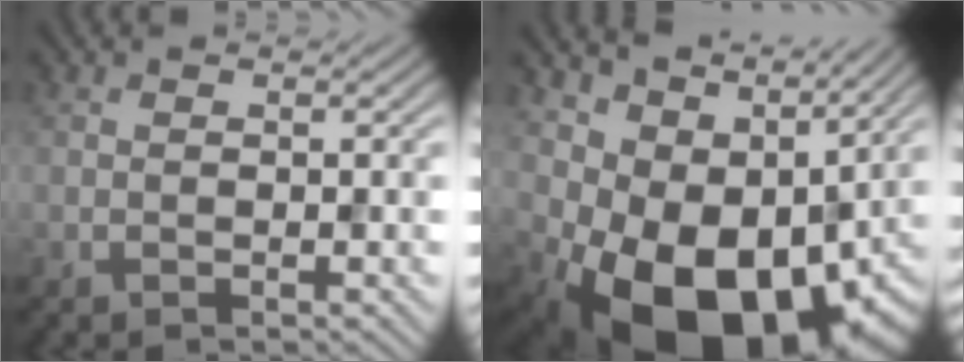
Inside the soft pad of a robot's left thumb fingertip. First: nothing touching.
{"total": 15.6, "force": [-0.9, 10.7, 11.3], "torque": [-0.188, -0.032, 0.009]}